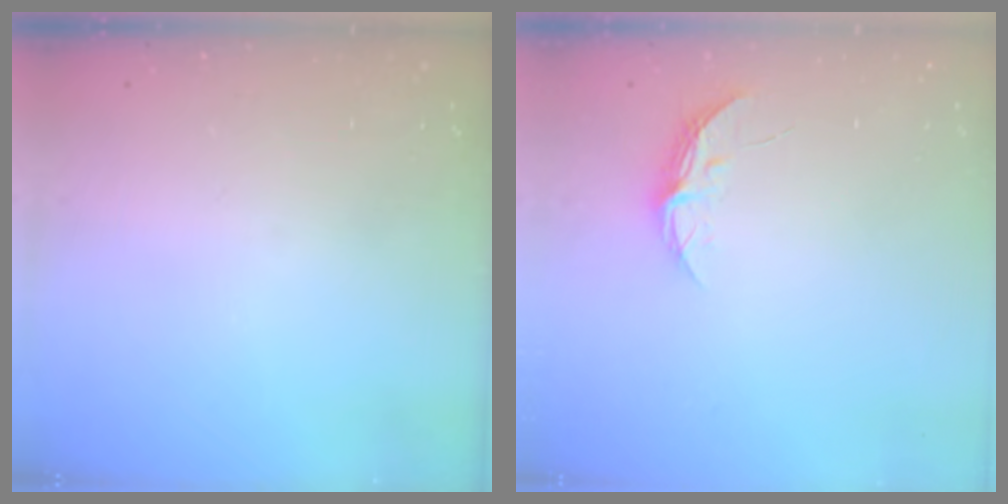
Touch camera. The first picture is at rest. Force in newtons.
{"total": 5.3, "press": 5.3, "slide": 0.5}